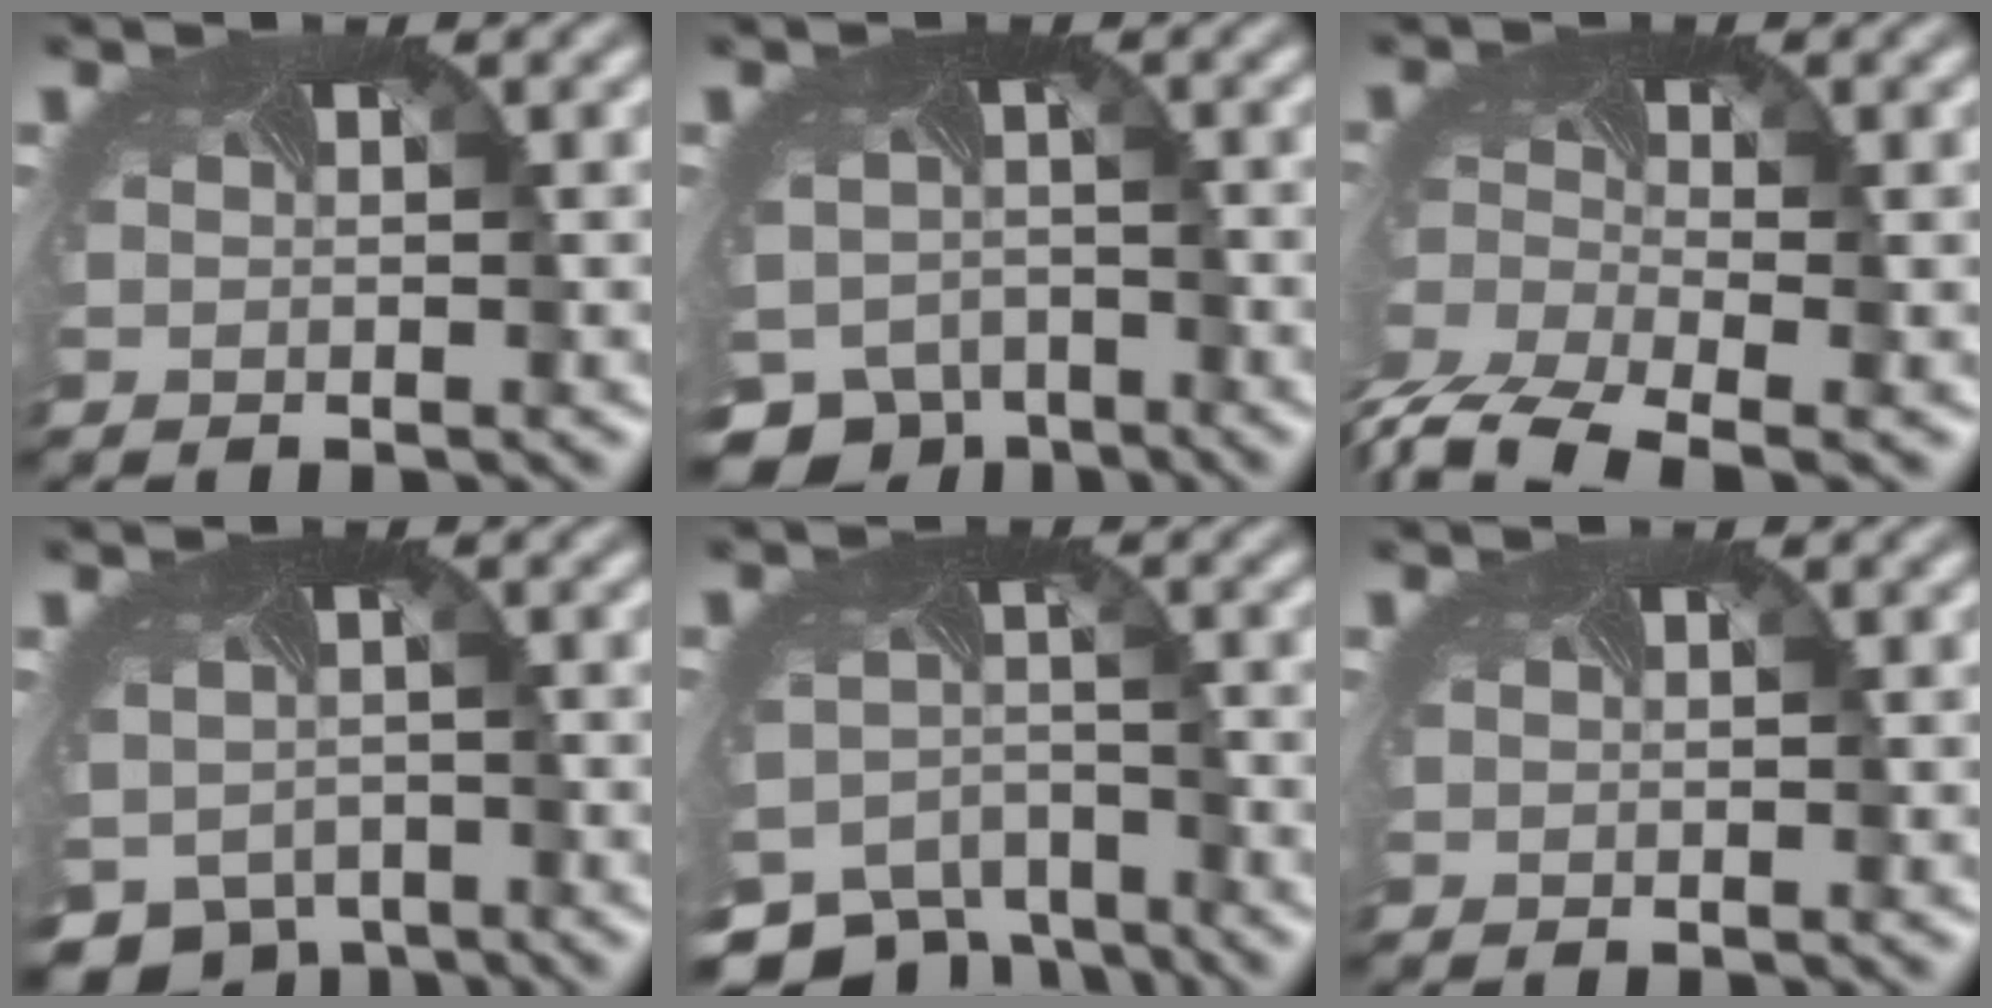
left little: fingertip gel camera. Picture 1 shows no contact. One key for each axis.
{"total": 8.7, "fx": -6.5, "fy": 5.3, "fz": 2.5, "tx": -0.055, "ty": -0.042, "tz": -0.092}
{"total": 7.2, "fx": -5.9, "fy": 2.2, "fz": 3.4, "tx": -0.094, "ty": -0.029, "tz": -0.115}
{"total": 7.7, "fx": -5.1, "fy": 4.9, "fz": 2.9, "tx": -0.068, "ty": -0.039, "tz": -0.066}
{"total": 9.2, "fx": -8.0, "fy": 3.8, "fz": 2.6, "tx": -0.062, "ty": -0.032, "tz": -0.130}
{"total": 0.0}